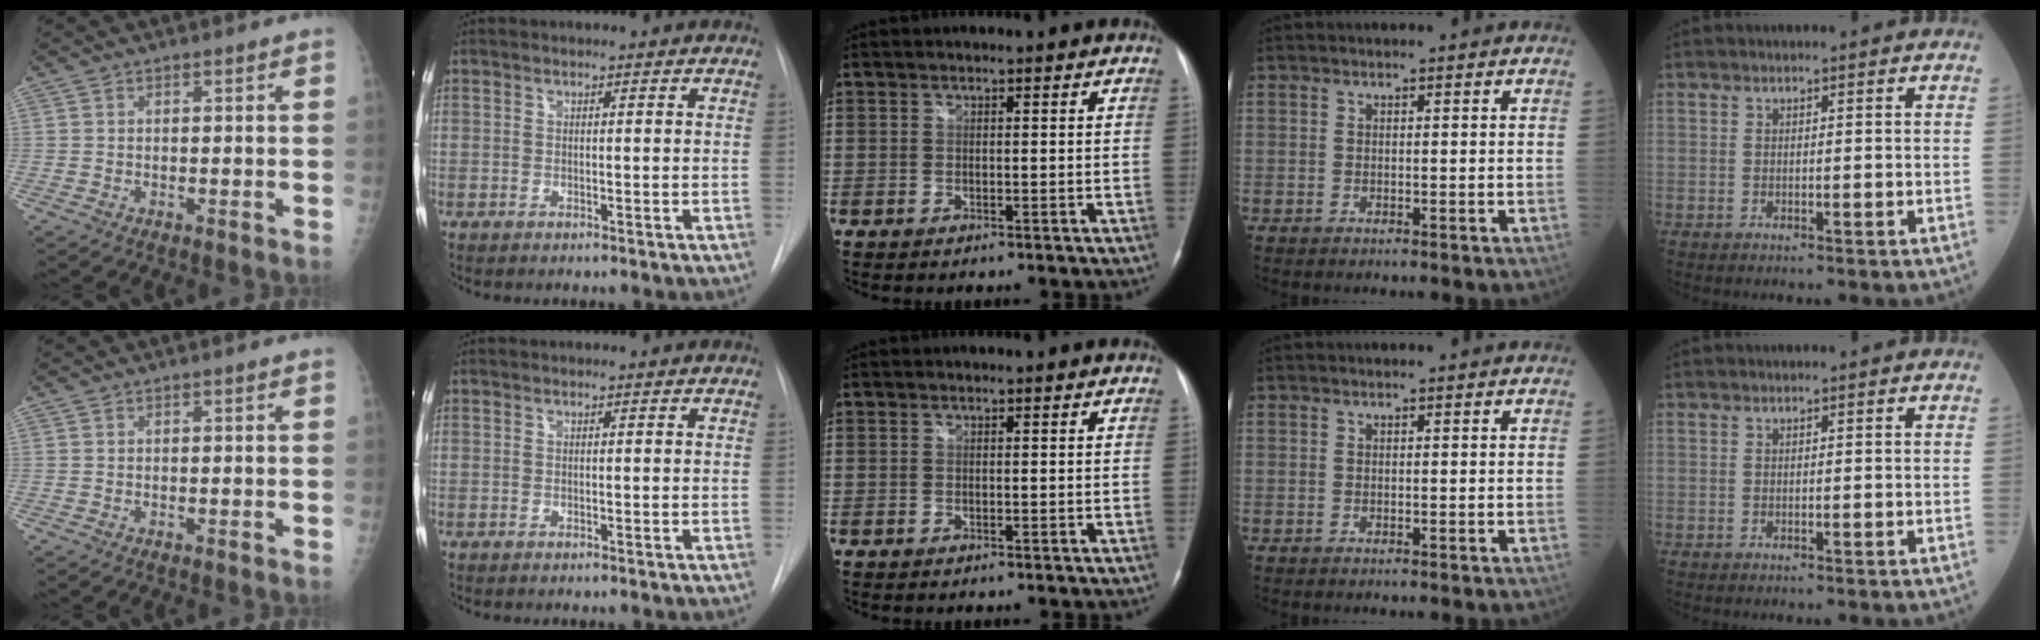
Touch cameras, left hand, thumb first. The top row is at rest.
{}